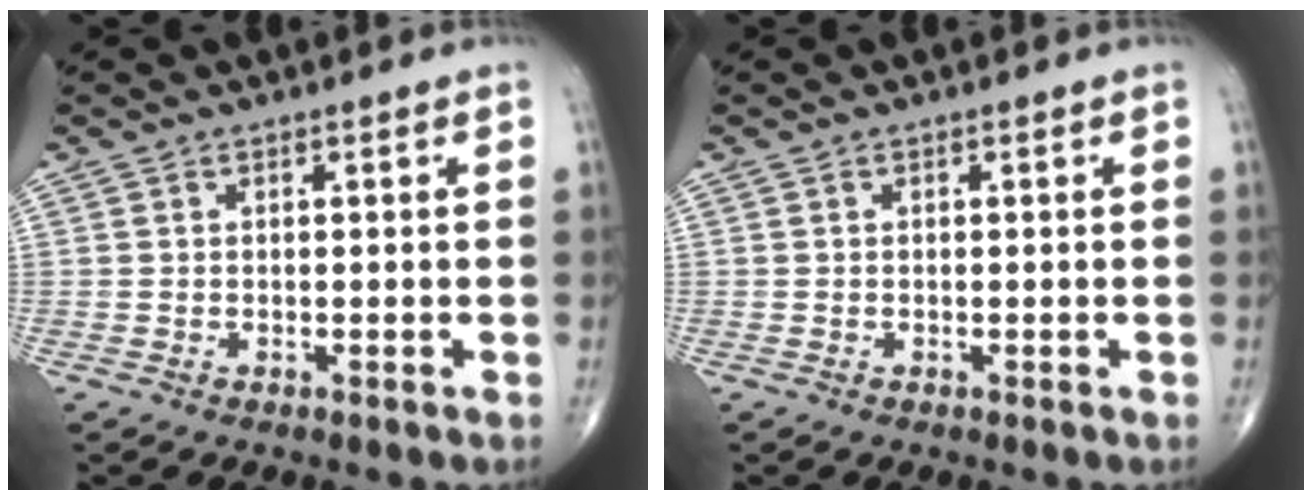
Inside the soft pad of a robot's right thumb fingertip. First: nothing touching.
{"total": 0.0}